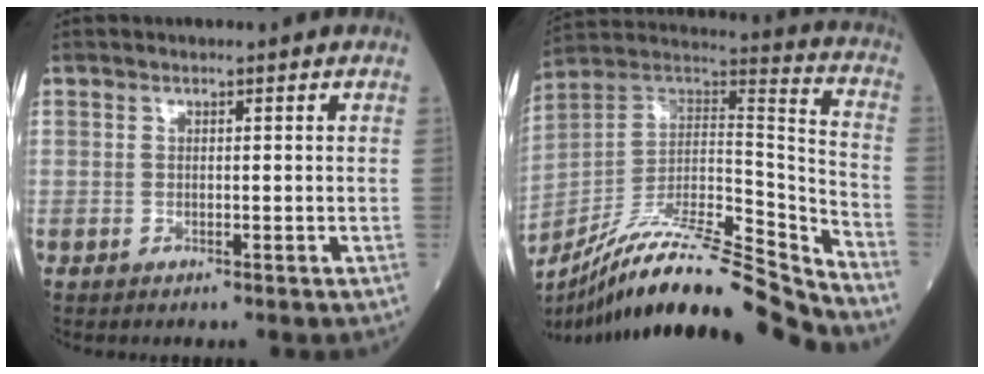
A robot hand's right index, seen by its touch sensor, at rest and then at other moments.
{"total": 24.3, "force": [-21.2, 0.6, 11.9], "torque": [-0.194, 0.003, -0.358]}